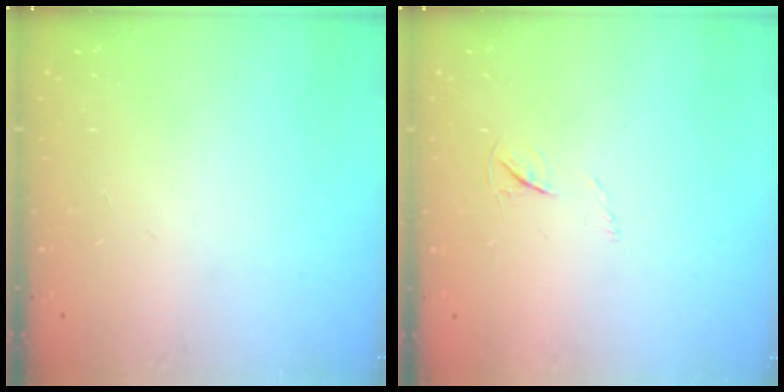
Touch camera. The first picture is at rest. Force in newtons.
{"total": 3.6, "press": 3.6, "slide": 0.5}